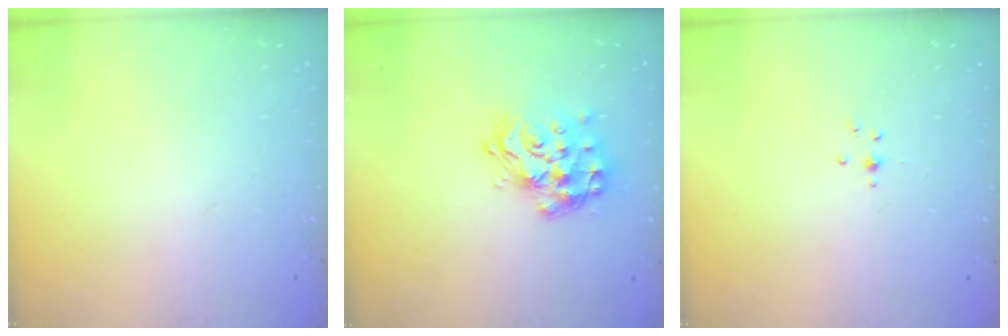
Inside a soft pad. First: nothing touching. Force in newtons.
{"total": 17.6, "press": 17.6, "slide": 1.2}
{"total": 2.3, "press": 1.9, "slide": 1.3}